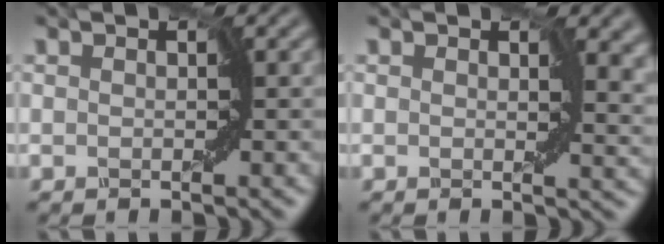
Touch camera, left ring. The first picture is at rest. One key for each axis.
{"total": 4.4, "fx": 1.1, "fy": 2.8, "fz": 3.2, "tx": -0.027, "ty": -0.001, "tz": 0.010}